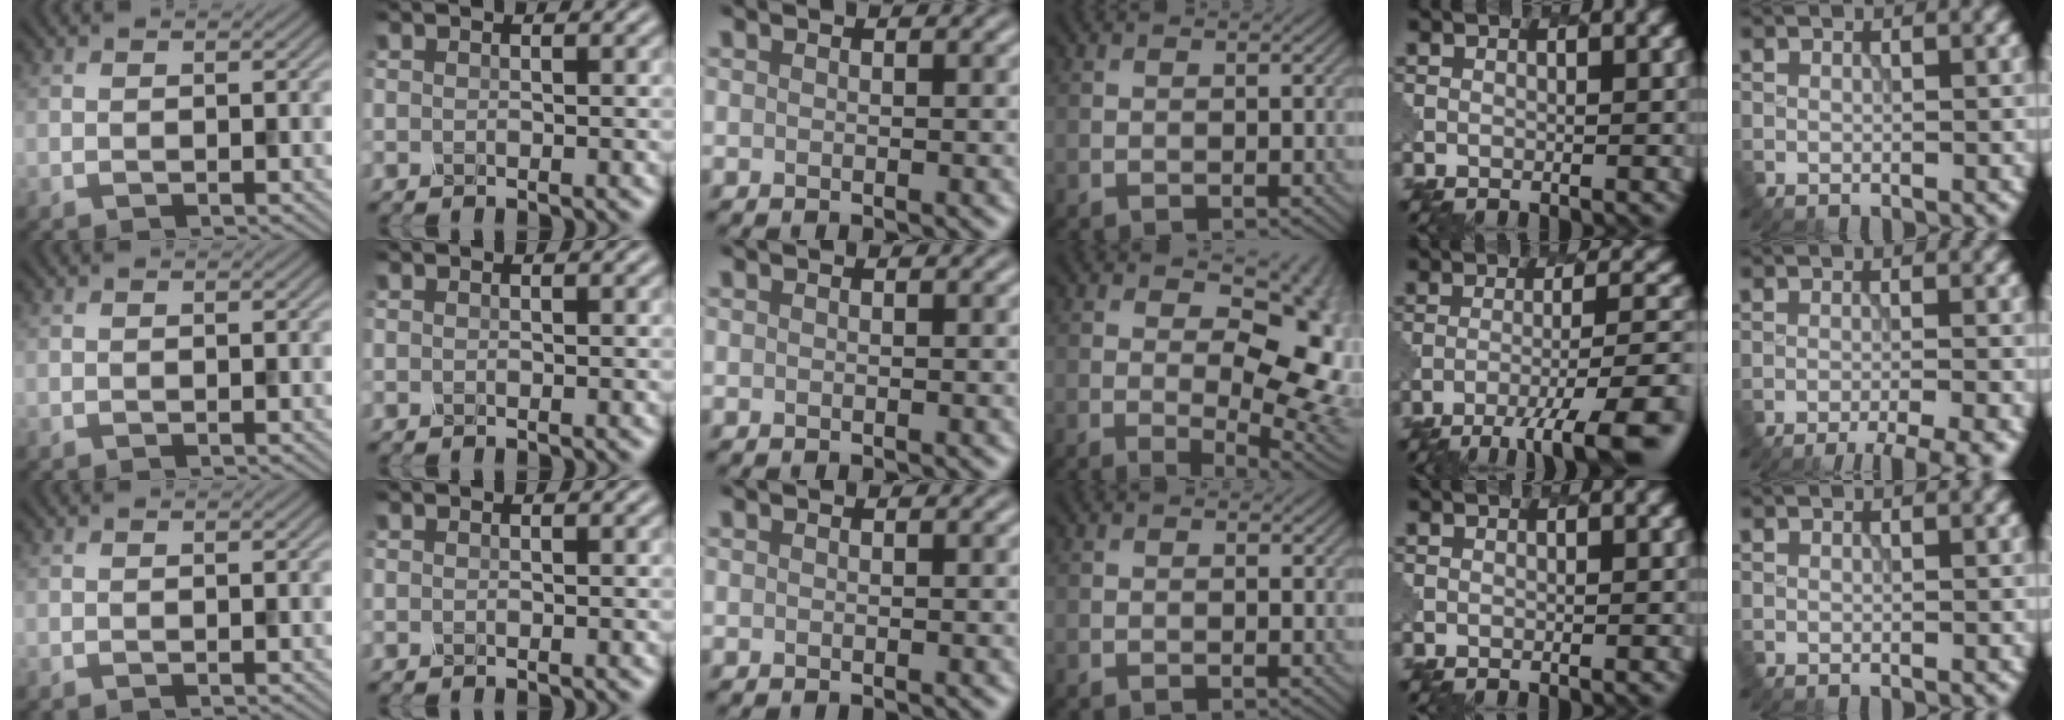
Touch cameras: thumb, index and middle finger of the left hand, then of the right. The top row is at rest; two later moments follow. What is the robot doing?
{"motion": "dispense", "object": "syringe"}